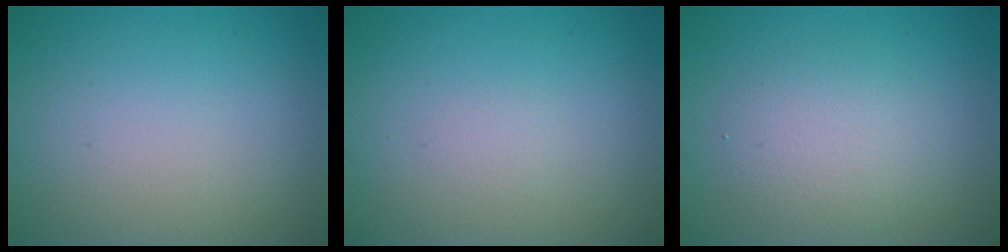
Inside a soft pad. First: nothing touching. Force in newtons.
{"total": 0.5, "press": 0.5, "slide": 0.0}
{"total": 2.9, "press": 2.9, "slide": 0.2}